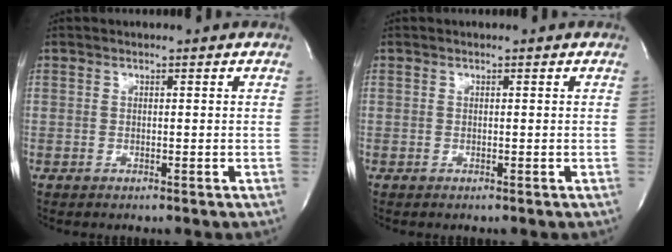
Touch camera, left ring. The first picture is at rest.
{"total": 0.0}